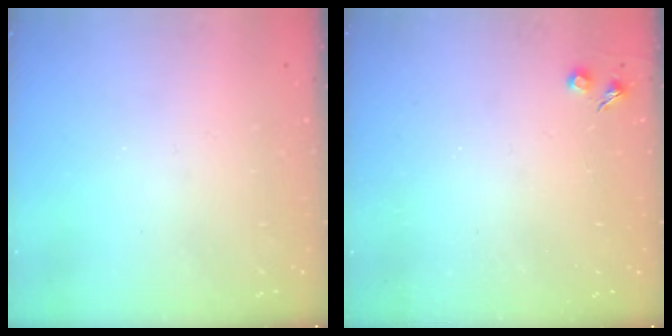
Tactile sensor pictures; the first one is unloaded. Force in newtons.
{"total": 2.3, "press": 2.3, "slide": 0.4}